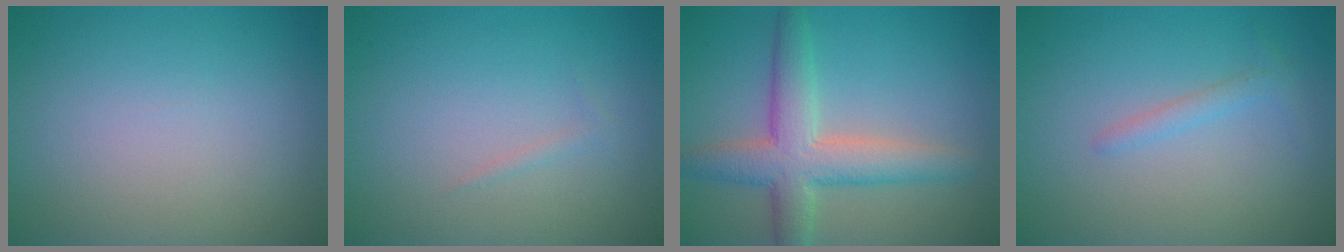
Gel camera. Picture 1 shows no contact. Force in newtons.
{"total": 0.6, "press": 0.5, "slide": 0.1}
{"total": 5.7, "press": 5.7, "slide": 0.3}
{"total": 1.3, "press": 1.3, "slide": 0.1}